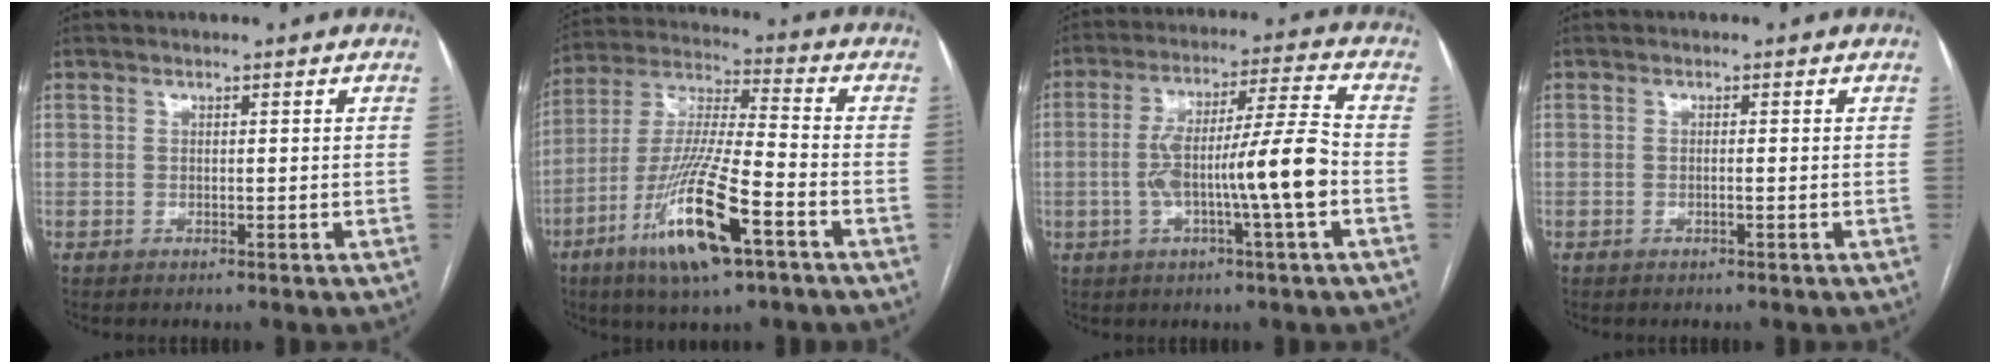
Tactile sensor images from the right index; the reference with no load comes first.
{"total": 16.6, "force": [-7.9, 2.0, 14.5], "torque": [-0.292, -0.020, -0.141]}
{"total": 12.7, "force": [-2.6, 0.1, 12.4], "torque": [-0.223, 0.014, -0.046]}
{"total": 0.6, "force": [-0.2, 0.0, 0.6], "torque": [-0.010, 0.001, -0.002]}